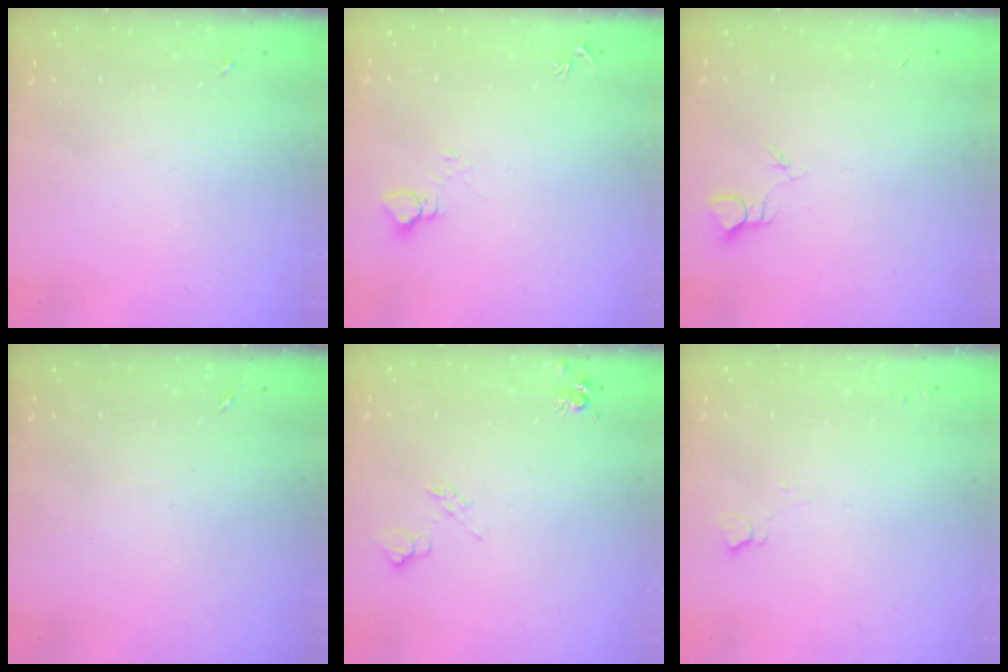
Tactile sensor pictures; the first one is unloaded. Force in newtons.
{"total": 3.7, "press": 3.7, "slide": 0.3}
{"total": 2.4, "press": 2.4, "slide": 0.2}
{"total": 0.0}
{"total": 6.4, "press": 6.3, "slide": 1.1}
{"total": 4.1, "press": 4.0, "slide": 0.6}